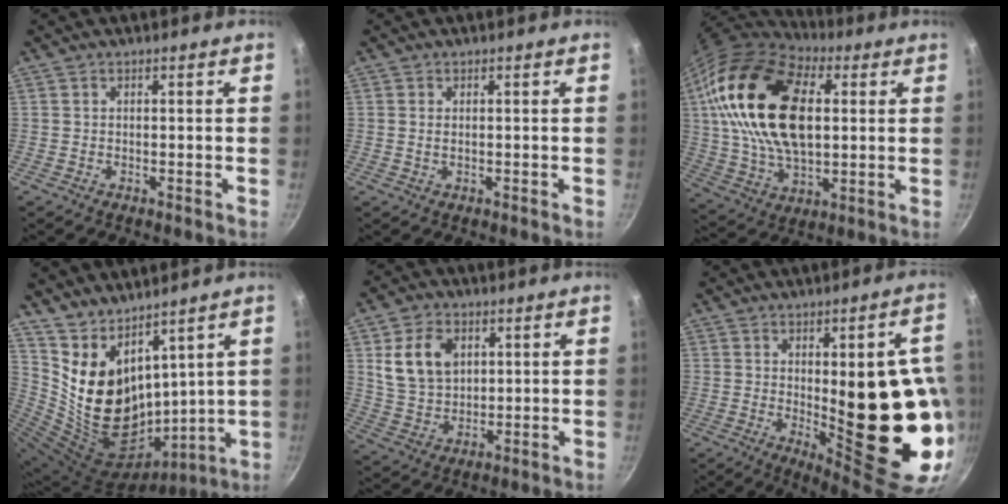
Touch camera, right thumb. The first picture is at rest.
{"total": 1.1, "force": [0.2, 0.6, 0.9], "torque": [-0.018, 0.001, 0.002]}
{"total": 24.9, "force": [5.3, 14.6, 19.4], "torque": [-0.337, -0.007, 0.090]}
{"total": 16.4, "force": [9.7, 9.0, 9.6], "torque": [-0.163, -0.090, 0.205]}
{"total": 11.0, "force": [3.4, 8.0, 6.8], "torque": [-0.104, -0.012, 0.069]}
{"total": 21.3, "force": [-1.1, 6.9, 20.1], "torque": [-0.234, -0.019, 0.008]}